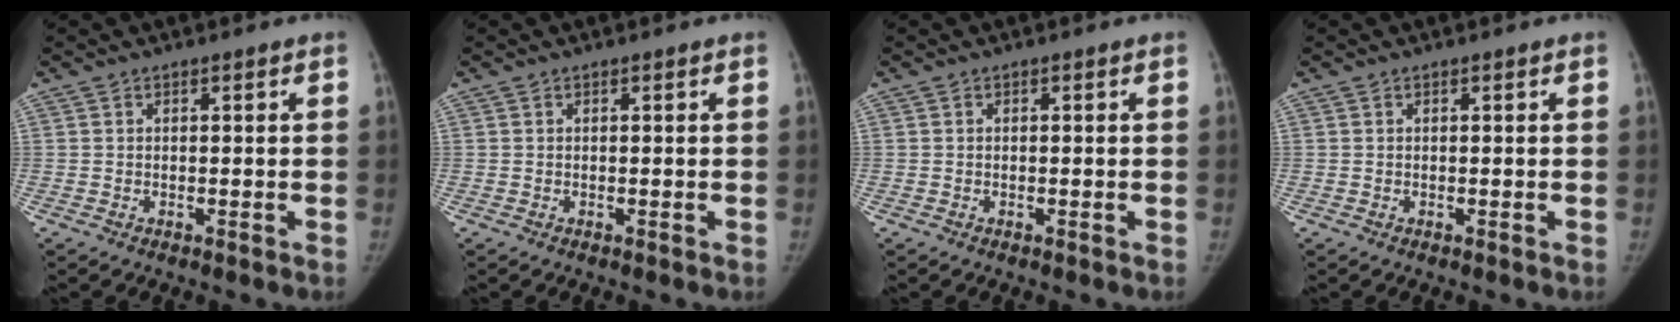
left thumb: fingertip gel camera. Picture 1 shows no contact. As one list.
[{"total": 0.0}, {"total": 0.0}, {"total": 0.0}]